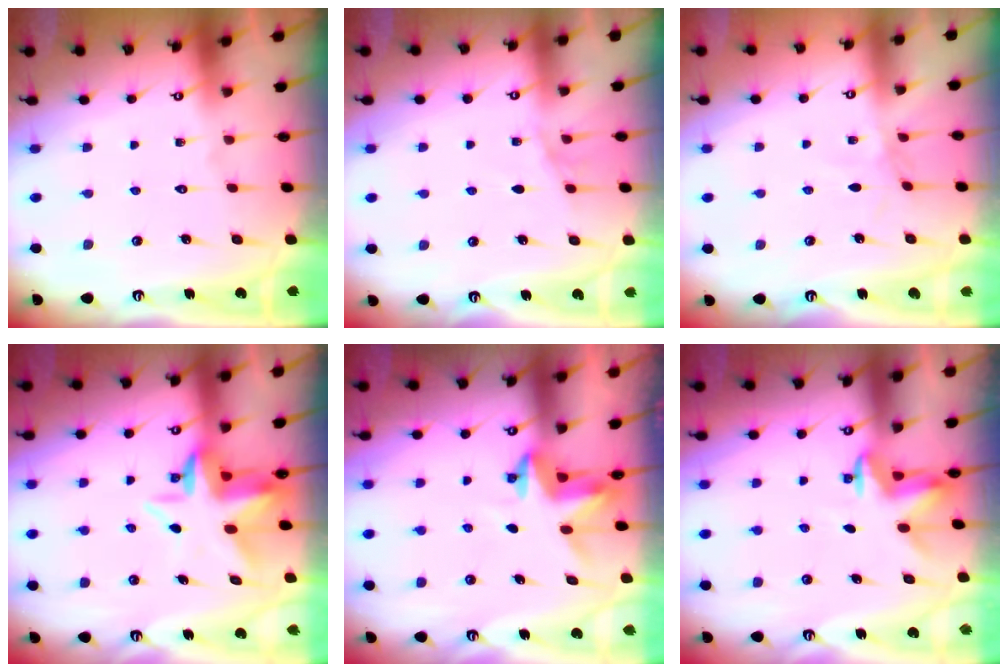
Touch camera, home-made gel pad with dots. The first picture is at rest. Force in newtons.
{"total": 6.0, "press": 5.3, "slide": 2.8}
{"total": 1.6, "press": 1.6, "slide": 0.3}
{"total": 6.0, "press": 5.9, "slide": 1.0}
{"total": 3.4, "press": 3.4, "slide": 0.1}
{"total": 4.9, "press": 4.9, "slide": 0.7}